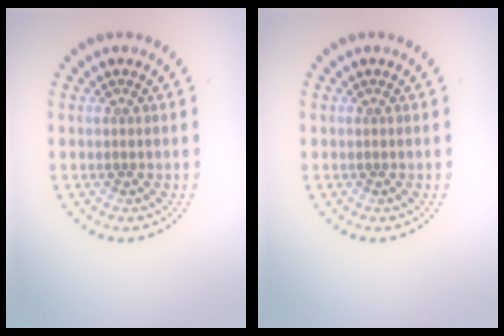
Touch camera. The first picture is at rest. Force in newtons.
{"total": 0.0}